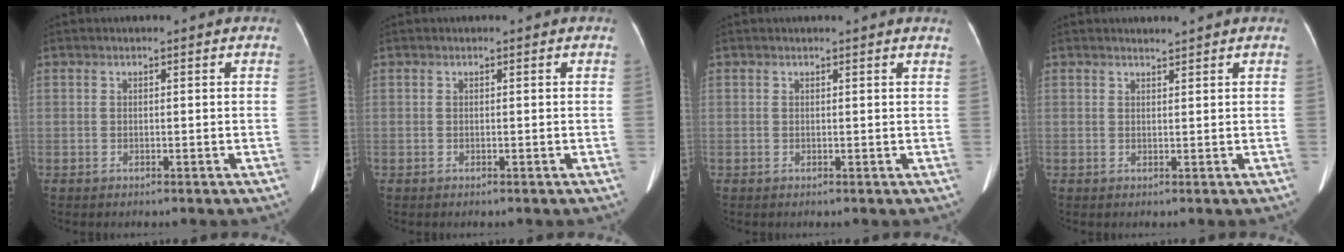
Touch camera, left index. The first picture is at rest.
{"total": 0.0}
{"total": 2.0, "force": [1.9, -0.2, 0.6], "torque": [-0.015, 0.003, 0.015]}
{"total": 0.9, "force": [0.8, -0.2, 0.0], "torque": [-0.009, -0.002, 0.018]}